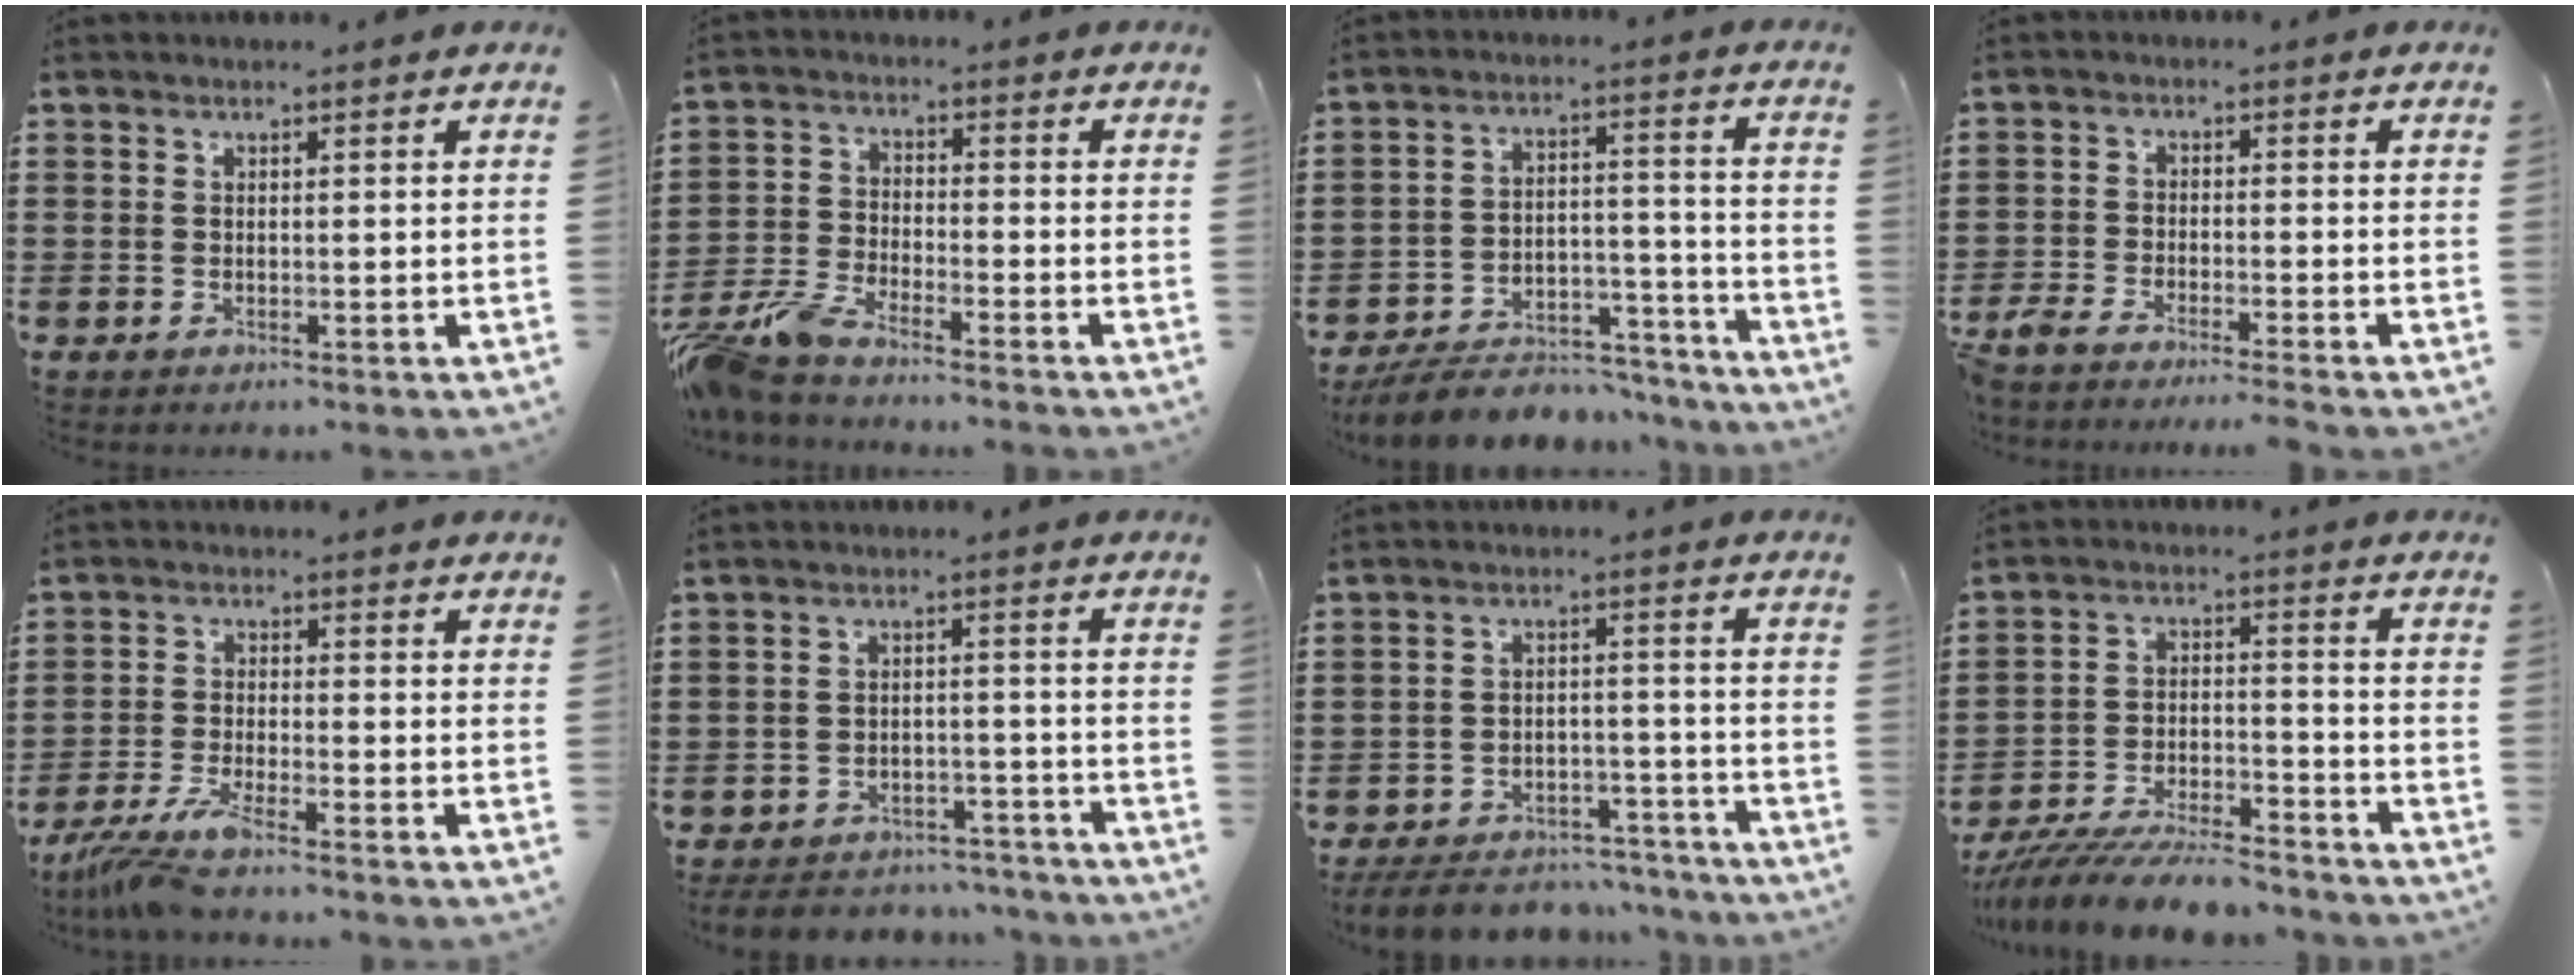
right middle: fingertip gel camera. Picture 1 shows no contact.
{"total": 6.2, "force": [-5.6, 0.5, 2.5], "torque": [-0.089, -0.018, -0.118]}
{"total": 8.2, "force": [-7.6, 1.9, 2.4], "torque": [-0.039, 0.024, -0.145]}
{"total": 3.5, "force": [-3.4, -0.2, 0.9], "torque": [-0.039, -0.009, -0.076]}
{"total": 5.5, "force": [-4.7, -0.2, 2.9], "torque": [-0.082, -0.026, -0.097]}
{"total": 4.9, "force": [-4.8, 0.9, 0.5], "torque": [-0.013, 0.007, -0.099]}
{"total": 6.5, "force": [-6.2, 1.3, 1.2], "torque": [-0.024, 0.013, -0.124]}
{"total": 9.1, "force": [-8.6, 1.0, 2.9], "torque": [-0.050, 0.014, -0.164]}